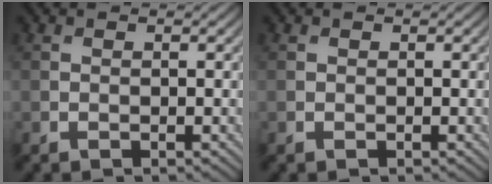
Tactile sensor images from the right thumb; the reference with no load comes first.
{"total": 0.0}